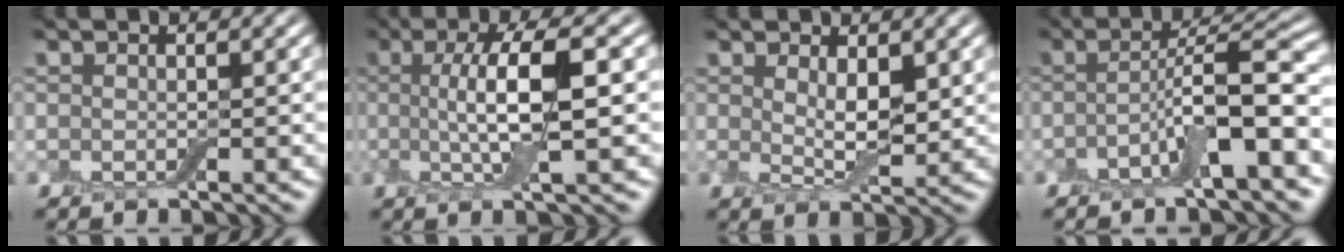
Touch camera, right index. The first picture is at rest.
{"total": 6.8, "force": [0.5, 1.7, 6.6], "torque": [-0.118, 0.005, 0.004]}
{"total": 2.8, "force": [1.0, 1.0, 2.5], "torque": [-0.046, -0.011, 0.020]}
{"total": 6.1, "force": [-1.9, 1.1, 5.7], "torque": [-0.094, 0.019, -0.042]}